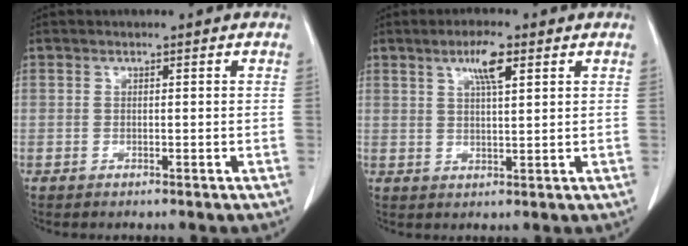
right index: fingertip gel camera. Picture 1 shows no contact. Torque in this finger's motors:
{"motor_torque": [0.27, 0.05, 0.06, 0.03]}